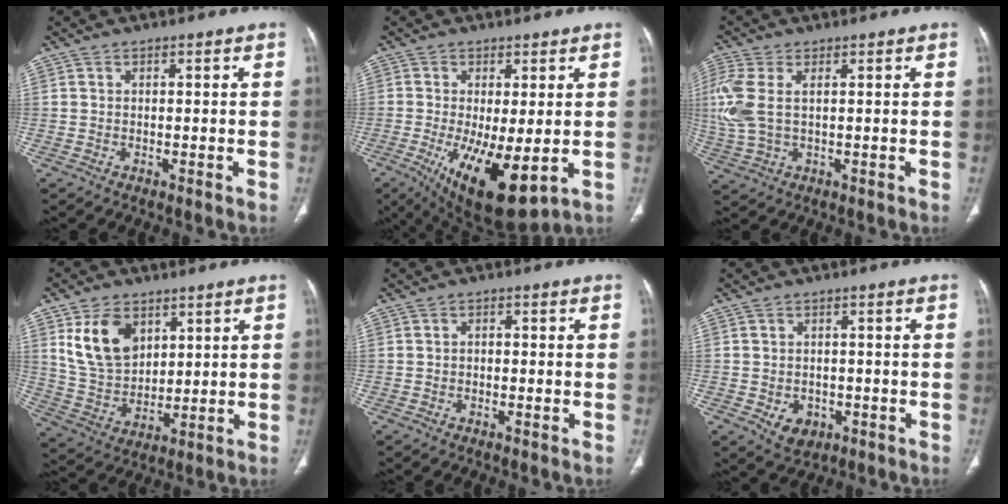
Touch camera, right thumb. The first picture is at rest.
{"total": 14.1, "force": [-3.1, 5.2, 12.7], "torque": [-0.221, -0.029, -0.032]}
{"total": 8.9, "force": [1.5, 4.8, 7.3], "torque": [-0.210, 0.009, 0.037]}
{"total": 12.4, "force": [5.4, 8.2, 7.5], "torque": [-0.114, -0.023, 0.119]}
{"total": 1.3, "force": [-0.3, 1.0, 0.7], "torque": [-0.007, 0.007, -0.007]}
{"total": 4.9, "force": [-1.7, 3.8, 2.6], "torque": [-0.029, 0.007, -0.012]}